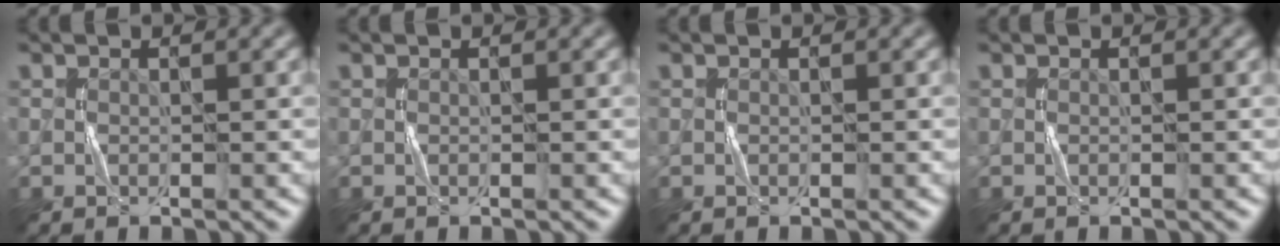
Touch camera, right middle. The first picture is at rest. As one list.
[{"total": 0.0}, {"total": 0.0}, {"total": 0.0}]